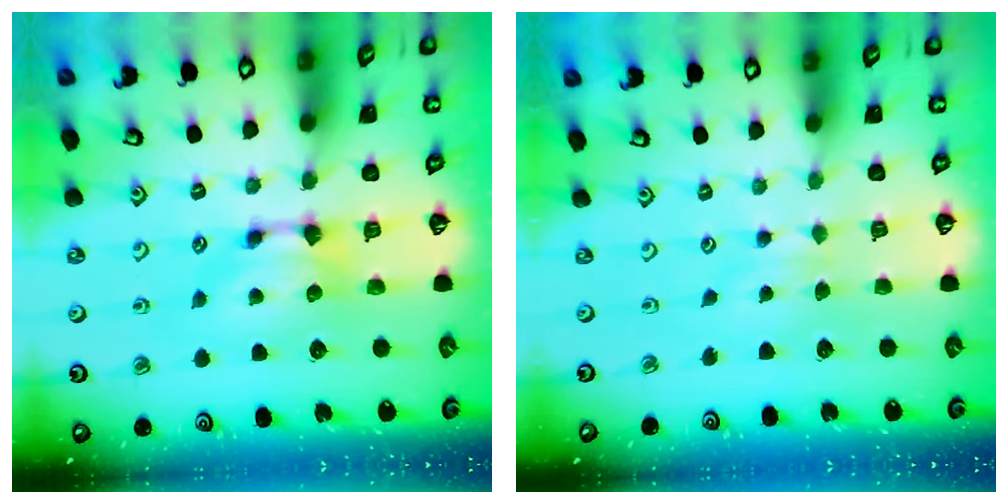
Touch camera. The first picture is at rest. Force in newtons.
{"total": 2.7, "press": 2.7, "slide": 0.5}